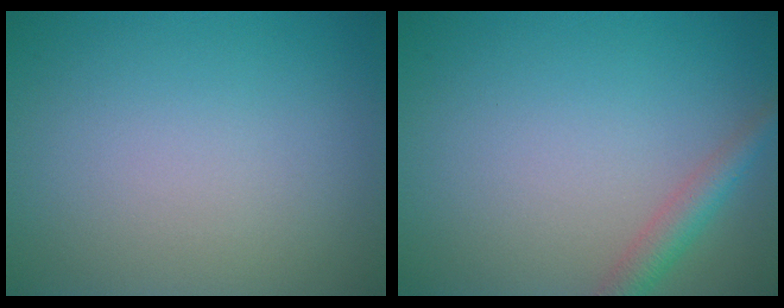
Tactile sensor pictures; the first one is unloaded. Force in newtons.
{"total": 2.3, "press": 2.3, "slide": 0.1}